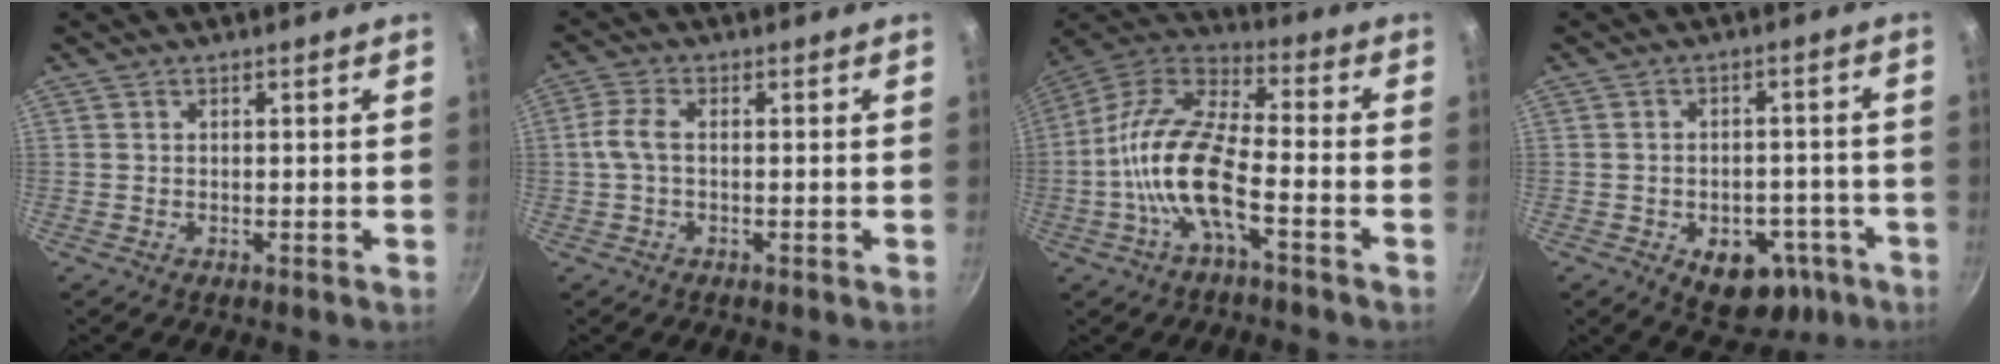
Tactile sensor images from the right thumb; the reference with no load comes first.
{"total": 4.0, "force": [-0.1, 2.0, 3.5], "torque": [-0.088, 0.007, -0.008]}
{"total": 15.6, "force": [-4.5, 5.9, 13.7], "torque": [-0.284, 0.043, -0.090]}
{"total": 11.1, "force": [-5.4, 7.1, 6.6], "torque": [-0.064, 0.034, -0.063]}